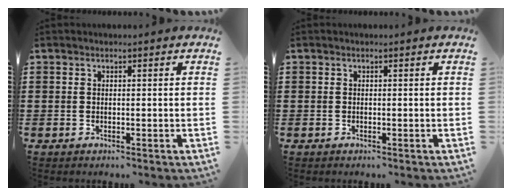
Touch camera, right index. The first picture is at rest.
{"total": 0.0}